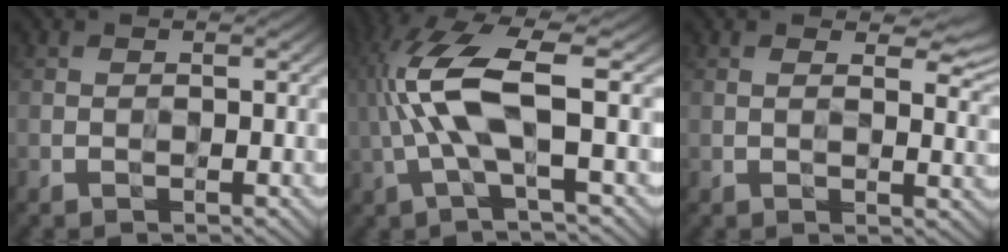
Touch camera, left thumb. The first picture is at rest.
{"total": 9.7, "force": [0.7, 2.9, 9.2], "torque": [-0.211, 0.014, 0.011]}
{"total": 4.0, "force": [1.8, 1.5, 3.3], "torque": [-0.056, -0.005, 0.029]}